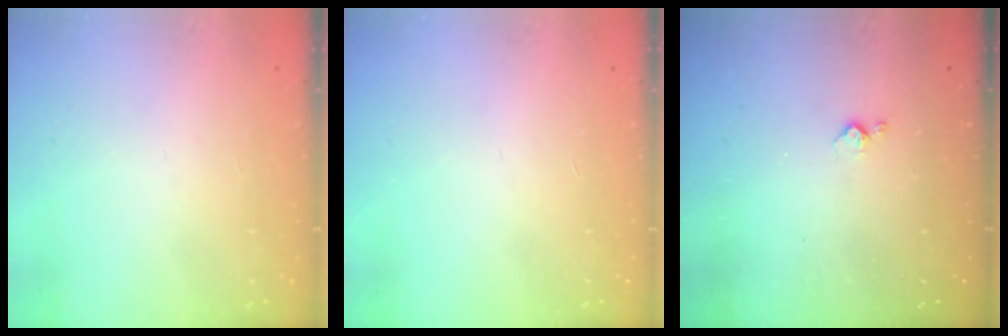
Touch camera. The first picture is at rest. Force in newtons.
{"total": 0.0}
{"total": 2.8, "press": 2.7, "slide": 0.4}